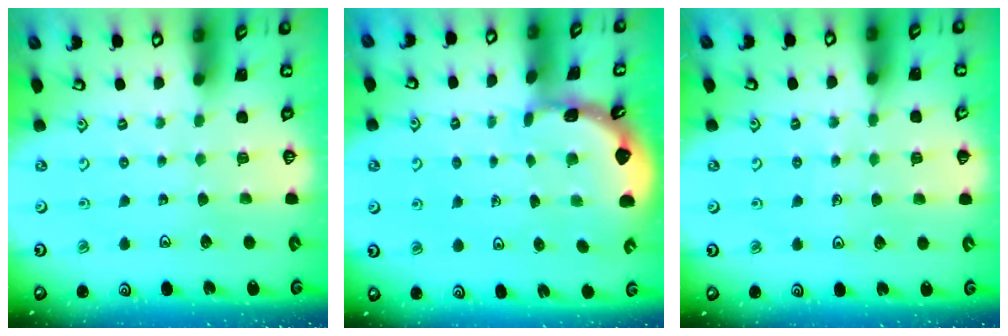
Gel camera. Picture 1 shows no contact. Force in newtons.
{"total": 1.8, "press": 1.8, "slide": 0.2}
{"total": 5.0, "press": 4.9, "slide": 1.1}